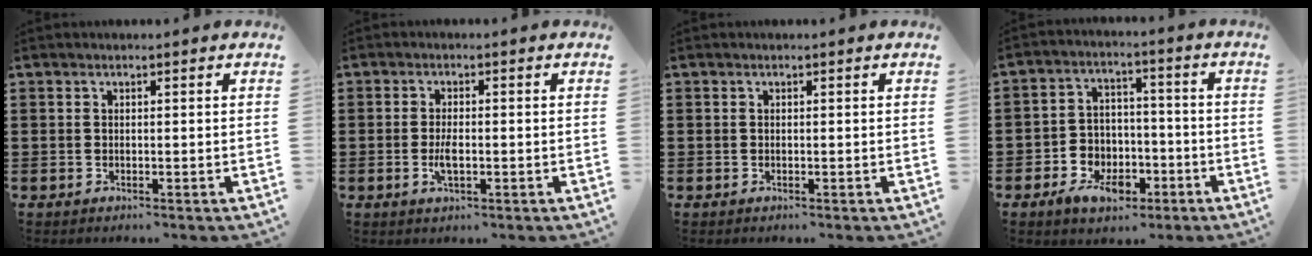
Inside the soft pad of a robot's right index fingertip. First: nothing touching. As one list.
[{"total": 3.0, "force": [-0.6, 1.0, 2.8], "torque": [-0.059, -0.006, -0.012]}, {"total": 0.0}, {"total": 5.8, "force": [-2.9, 4.6, 2.2], "torque": [-0.053, 0.018, -0.052]}]